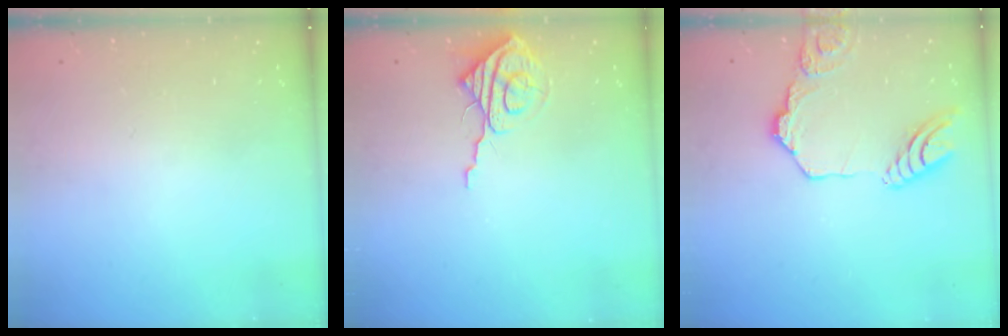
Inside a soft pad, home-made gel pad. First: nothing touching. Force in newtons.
{"total": 9.1, "press": 9.1, "slide": 0.7}
{"total": 15.3, "press": 15.2, "slide": 1.7}